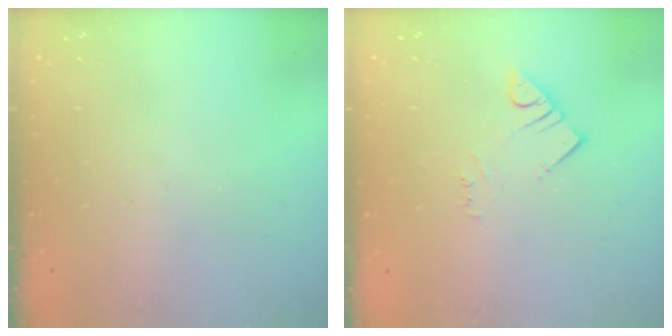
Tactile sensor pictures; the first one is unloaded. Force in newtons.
{"total": 3.0, "press": 3.0, "slide": 0.3}